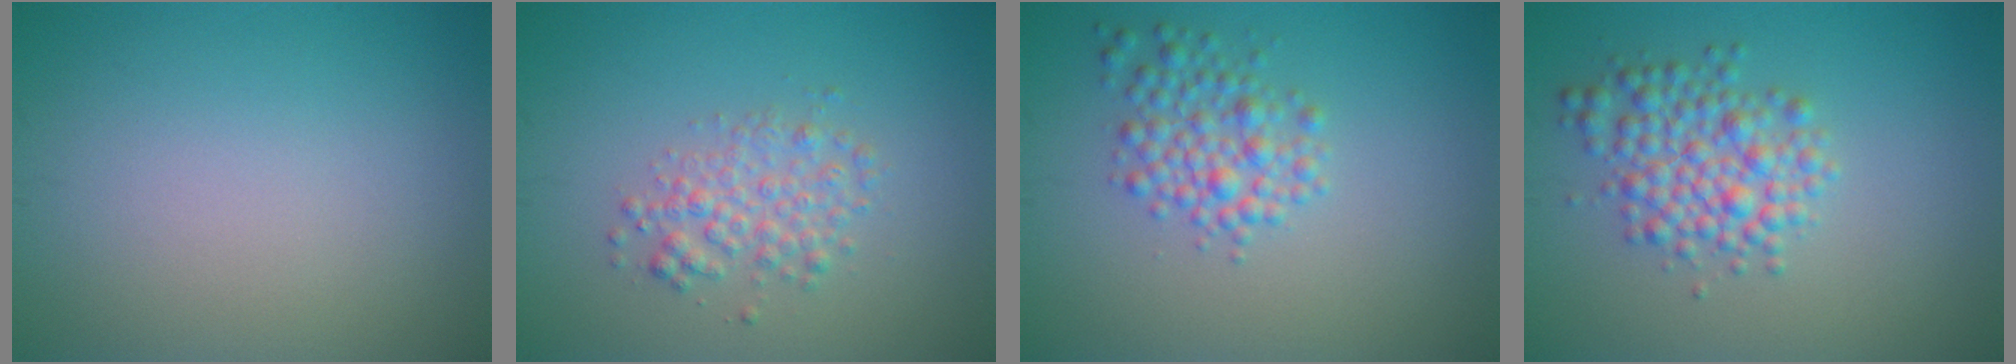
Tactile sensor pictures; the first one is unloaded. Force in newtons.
{"total": 2.6, "press": 2.6, "slide": 0.0}
{"total": 3.1, "press": 3.1, "slide": 0.1}
{"total": 4.3, "press": 4.3, "slide": 0.1}